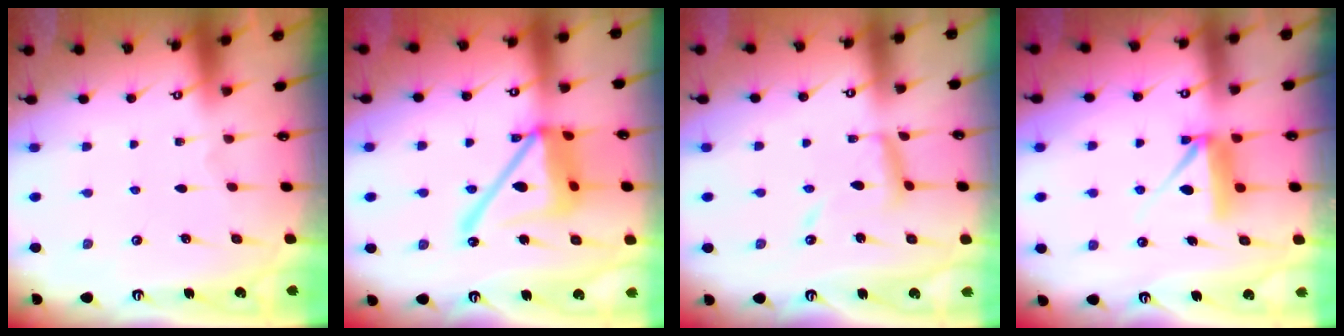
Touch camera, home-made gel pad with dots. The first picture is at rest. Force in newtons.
{"total": 19.1, "press": 19.0, "slide": 1.9}
{"total": 11.0, "press": 11.0, "slide": 0.8}
{"total": 8.2, "press": 8.2, "slide": 0.4}